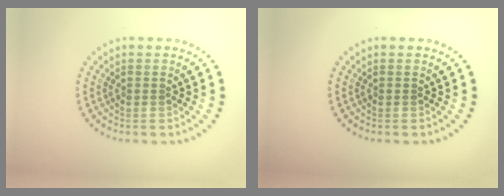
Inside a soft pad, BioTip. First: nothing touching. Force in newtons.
{"total": 0.0}